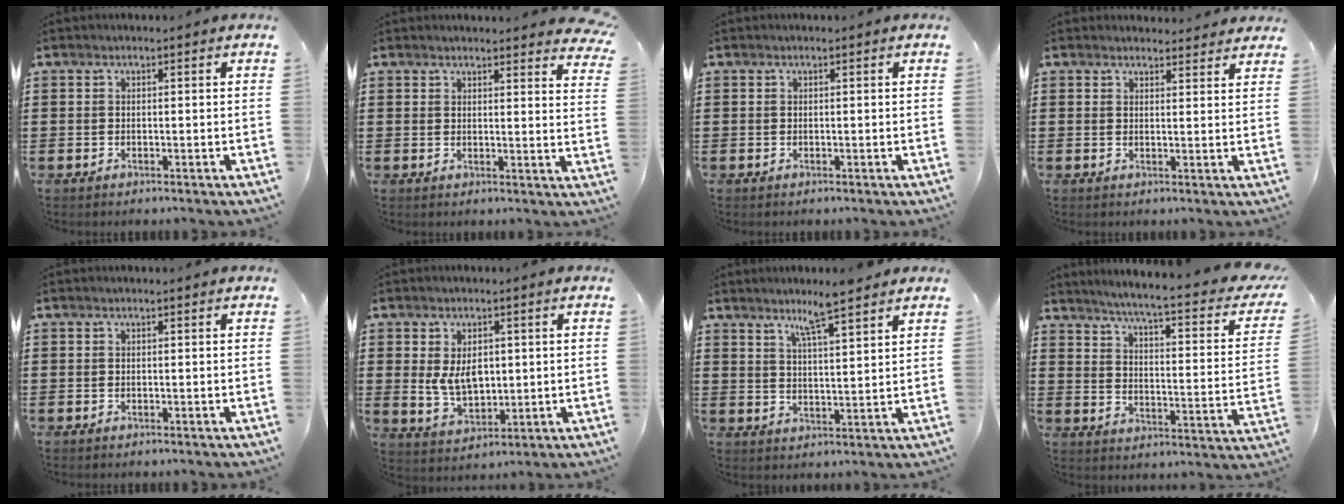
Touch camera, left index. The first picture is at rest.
{"total": 2.8, "force": [2.8, -0.1, 0.3], "torque": [-0.008, -0.012, 0.051]}
{"total": 0.0}
{"total": 2.3, "force": [2.3, 0.4, 0.0], "torque": [0.001, -0.007, 0.042]}
{"total": 0.0}
{"total": 5.2, "force": [0.7, 3.4, 3.9], "torque": [-0.074, 0.000, 0.005]}
{"total": 5.9, "force": [4.8, -0.1, 3.5], "torque": [-0.074, -0.013, 0.081]}
{"total": 4.9, "force": [3.7, -0.7, 3.1], "torque": [-0.078, -0.036, 0.052]}